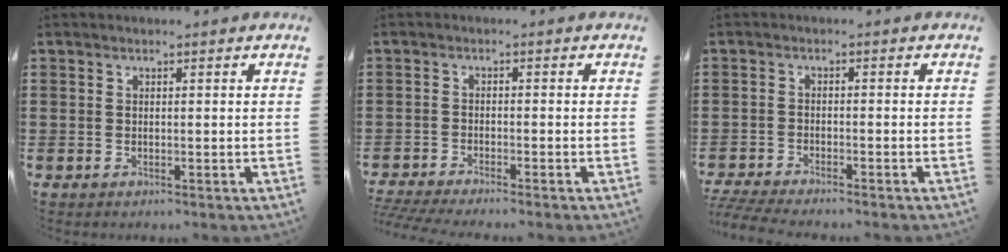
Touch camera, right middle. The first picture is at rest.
{"total": 2.5, "force": [-2.4, 0.0, 0.5], "torque": [-0.017, -0.002, -0.054]}
{"total": 3.6, "force": [-3.4, 0.2, 0.9], "torque": [-0.029, -0.007, -0.074]}